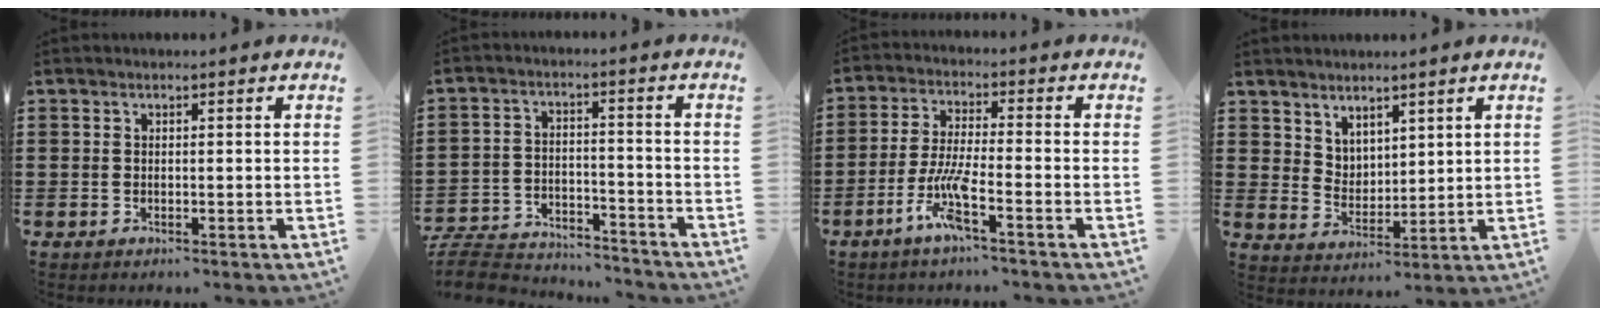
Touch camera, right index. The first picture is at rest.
{"total": 7.4, "force": [-7.1, 1.3, 1.4], "torque": [-0.040, 0.010, -0.143]}
{"total": 7.2, "force": [-4.0, 1.0, 5.9], "torque": [-0.137, -0.011, -0.080]}
{"total": 4.5, "force": [3.8, 2.4, -0.1], "torque": [-0.014, -0.005, 0.075]}